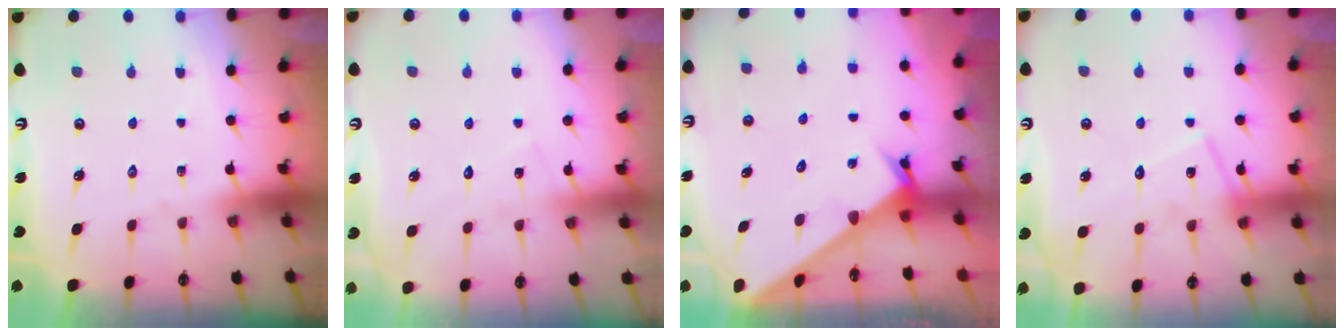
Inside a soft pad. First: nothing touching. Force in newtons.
{"total": 6.8, "press": 6.8, "slide": 0.4}
{"total": 2.9, "press": 2.9, "slide": 0.1}
{"total": 13.7, "press": 13.7, "slide": 0.9}